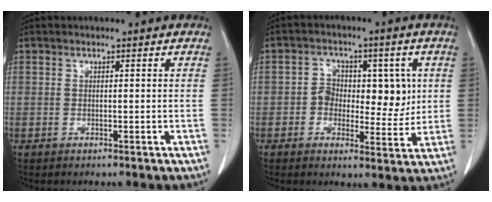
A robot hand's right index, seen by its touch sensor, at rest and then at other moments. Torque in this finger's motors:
{"motor_torque": [0.17, 0.04, 0.12, 0.04]}